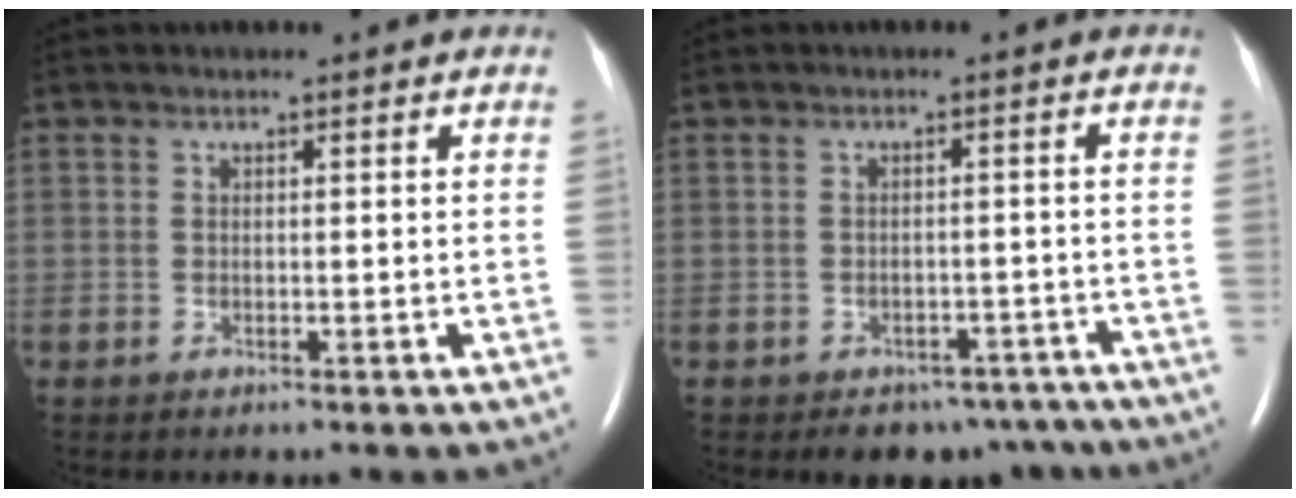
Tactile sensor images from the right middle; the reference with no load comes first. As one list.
[{"total": 7.3, "force": [-5.9, 4.1, 1.3], "torque": [0.004, 0.011, -0.067]}]